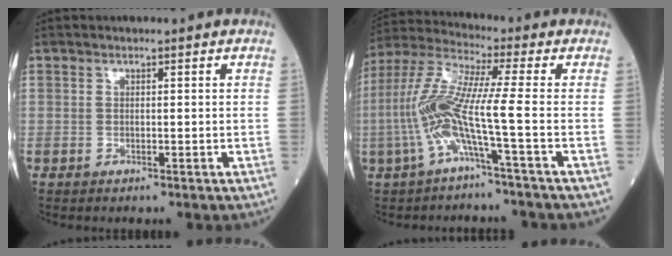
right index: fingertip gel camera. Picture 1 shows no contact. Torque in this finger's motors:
{"motor_torque": [1.56, -0.58, 0.68, 0.21]}